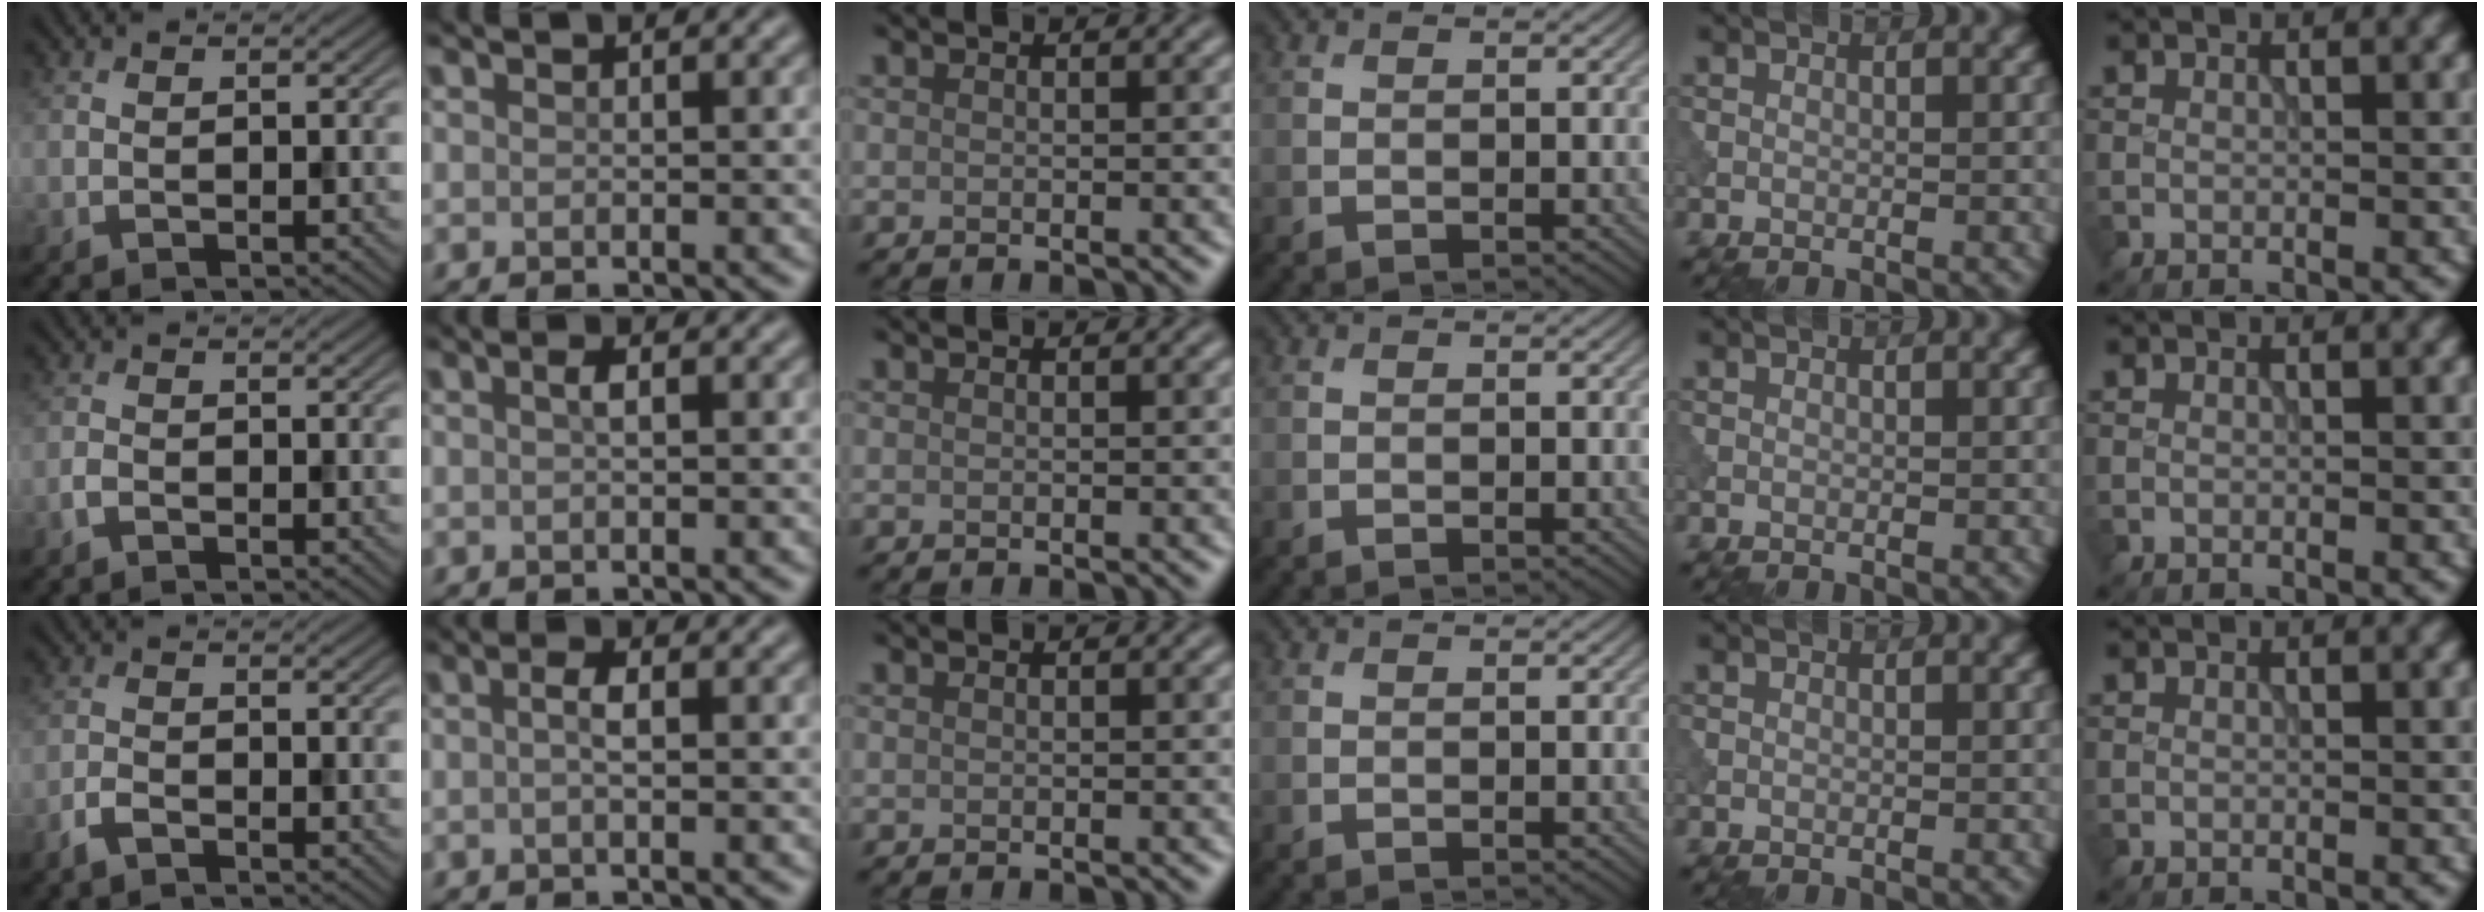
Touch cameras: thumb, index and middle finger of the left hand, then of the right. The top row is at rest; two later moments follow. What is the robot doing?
{"motion": "dispense", "object": "pipette"}